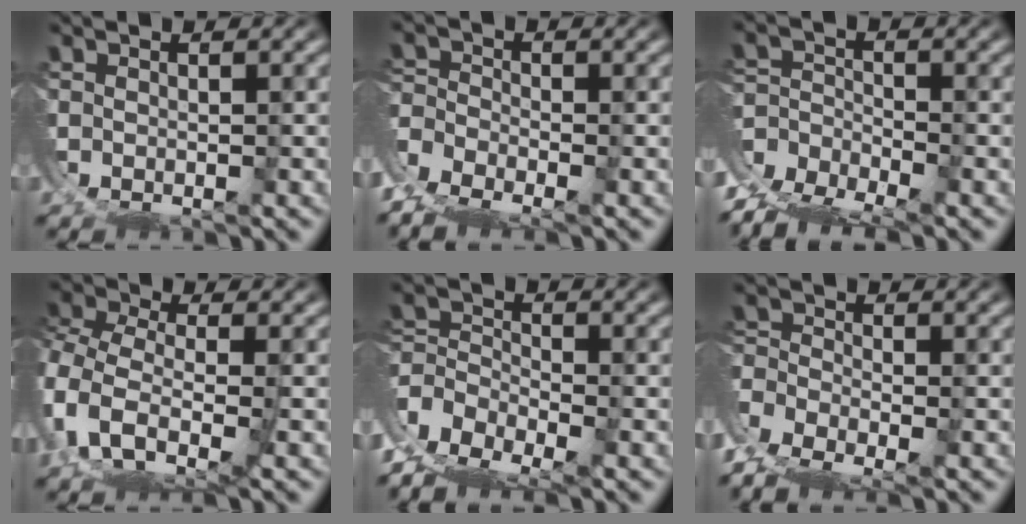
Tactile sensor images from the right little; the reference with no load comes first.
{"total": 6.5, "force": [-3.7, 4.7, 2.5], "torque": [-0.075, -0.034, -0.056]}
{"total": 7.9, "force": [-4.9, 5.4, 3.1], "torque": [-0.075, -0.043, -0.070]}
{"total": 8.2, "force": [-2.8, 6.1, 4.7], "torque": [-0.147, -0.053, -0.028]}
{"total": 11.5, "force": [-3.8, 9.9, 4.6], "torque": [-0.131, -0.048, -0.065]}
{"total": 7.1, "force": [-3.8, 5.0, 3.2], "torque": [-0.092, -0.039, -0.054]}